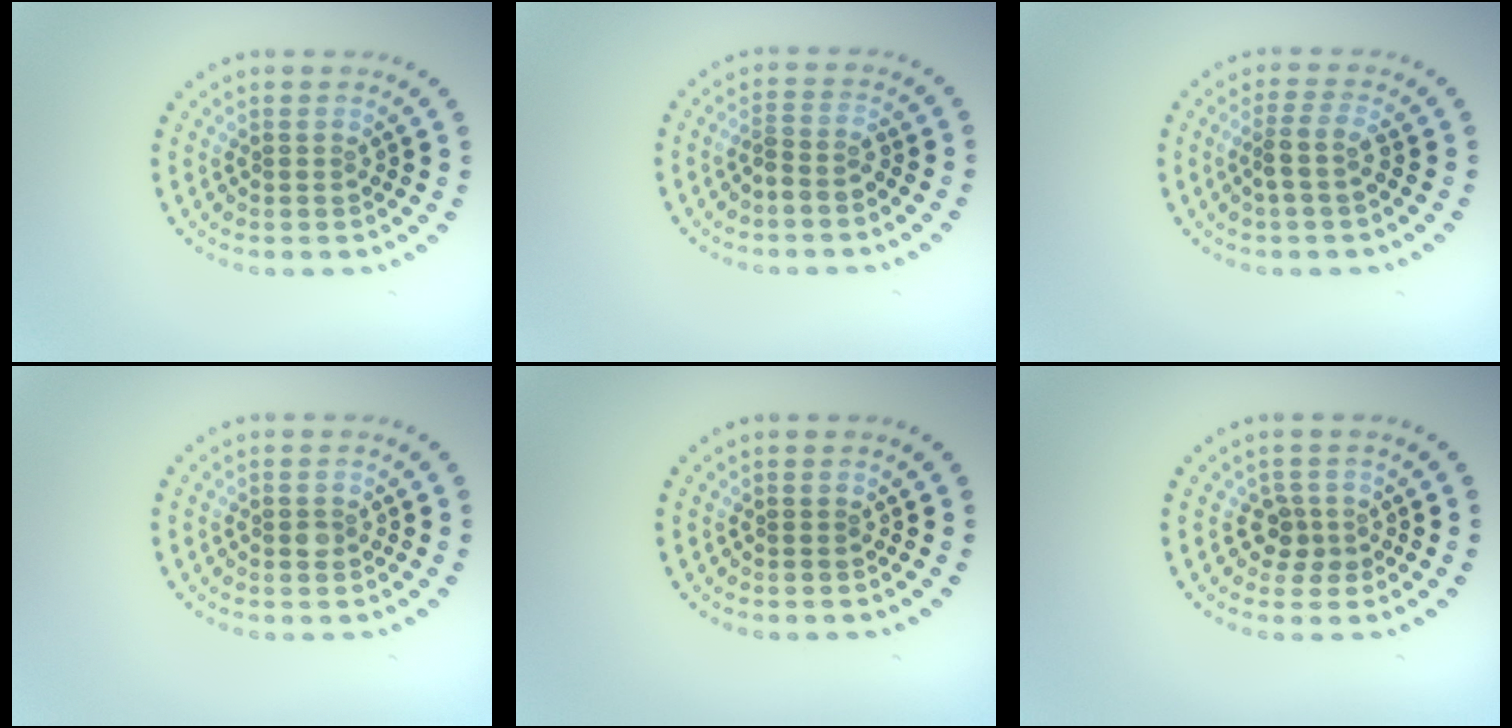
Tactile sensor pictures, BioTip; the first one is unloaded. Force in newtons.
{"total": 1.8, "press": 1.5, "slide": 1.1}
{"total": 2.1, "press": 1.5, "slide": 1.4}
{"total": 0.9, "press": 0.9, "slide": 0.0}
{"total": 0.0}
{"total": 1.9, "press": 1.5, "slide": 1.1}